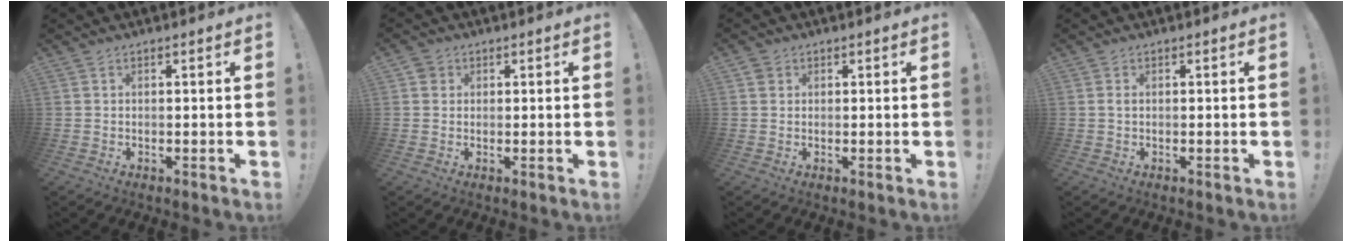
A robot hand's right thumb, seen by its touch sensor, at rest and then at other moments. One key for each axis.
{"total": 2.3, "fx": 0.9, "fy": 2.0, "fz": 0.5, "tx": -0.004, "ty": 0.000, "tz": 0.016}
{"total": 1.7, "fx": 1.0, "fy": 1.3, "fz": 0.4, "tx": -0.001, "ty": -0.001, "tz": 0.016}
{"total": 0.9, "fx": 0.1, "fy": 0.5, "fz": 0.7, "tx": -0.017, "ty": 0.006, "tz": 0.001}